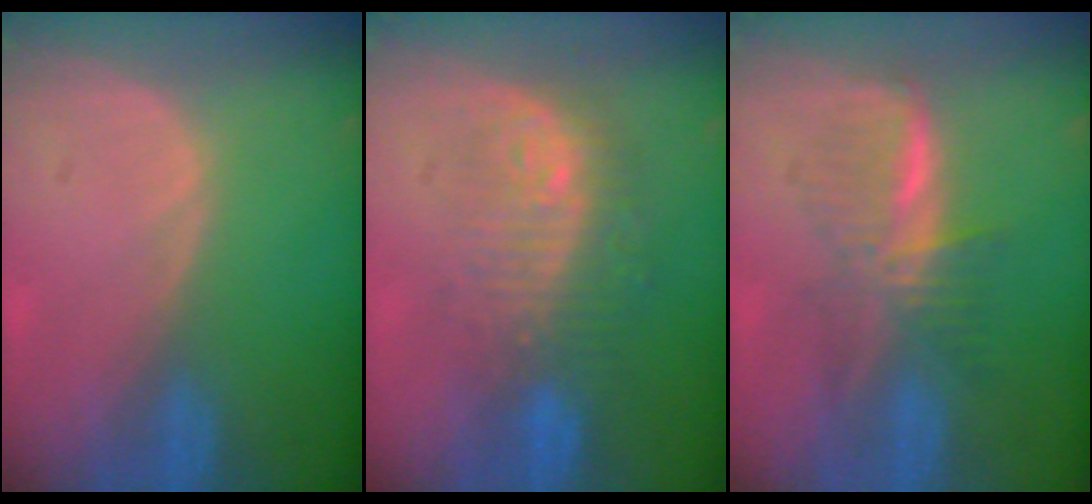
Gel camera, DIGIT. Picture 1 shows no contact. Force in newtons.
{"total": 9.0, "press": 8.7, "slide": 2.4}
{"total": 5.9, "press": 5.8, "slide": 1.1}